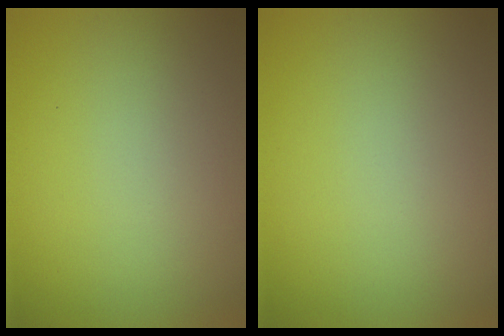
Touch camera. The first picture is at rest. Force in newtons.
{"total": 0.0}